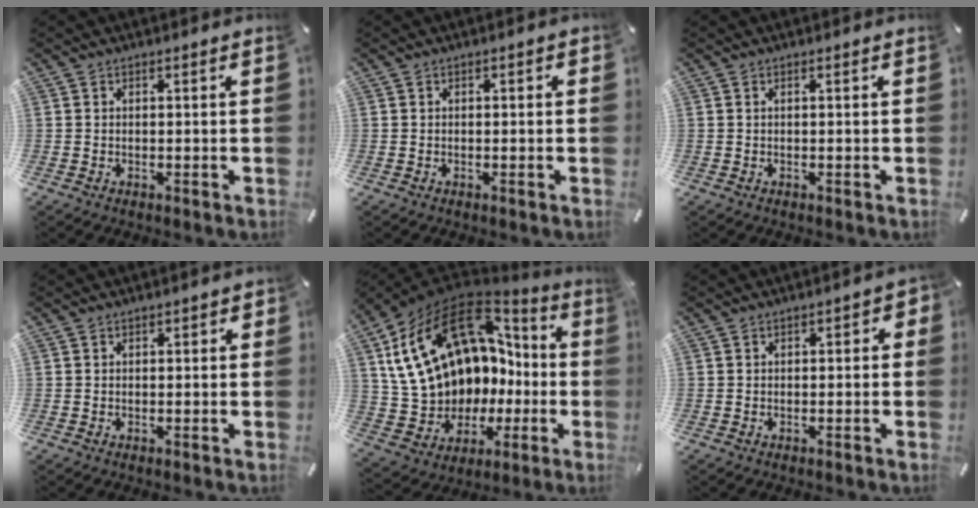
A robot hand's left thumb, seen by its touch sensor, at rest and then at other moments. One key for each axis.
{"total": 0.5, "fx": -0.2, "fy": 0.4, "fz": 0.3, "tx": -0.006, "ty": 0.001, "tz": -0.003}
{"total": 0.0}
{"total": 1.0, "fx": -0.5, "fy": 0.7, "fz": 0.6, "tx": -0.009, "ty": 0.003, "tz": -0.011}
{"total": 21.5, "fx": 7.4, "fy": 15.0, "fz": 13.5, "tx": -0.269, "ty": -0.062, "tz": 0.161}
{"total": 2.2, "fx": -1.2, "fy": 1.3, "fz": 1.2, "tx": -0.021, "ty": 0.010, "tz": -0.023}